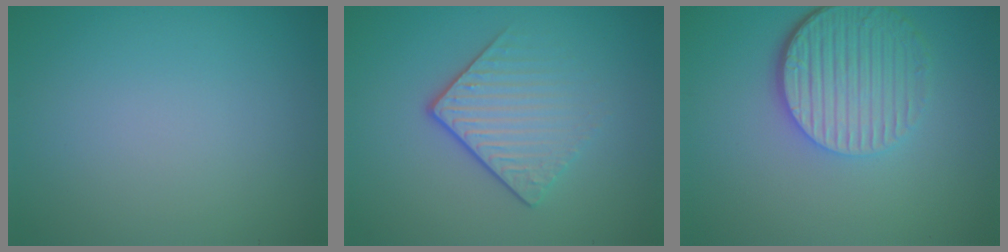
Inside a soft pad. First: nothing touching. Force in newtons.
{"total": 4.2, "press": 2.6, "slide": 3.3}
{"total": 5.6, "press": 4.1, "slide": 3.8}